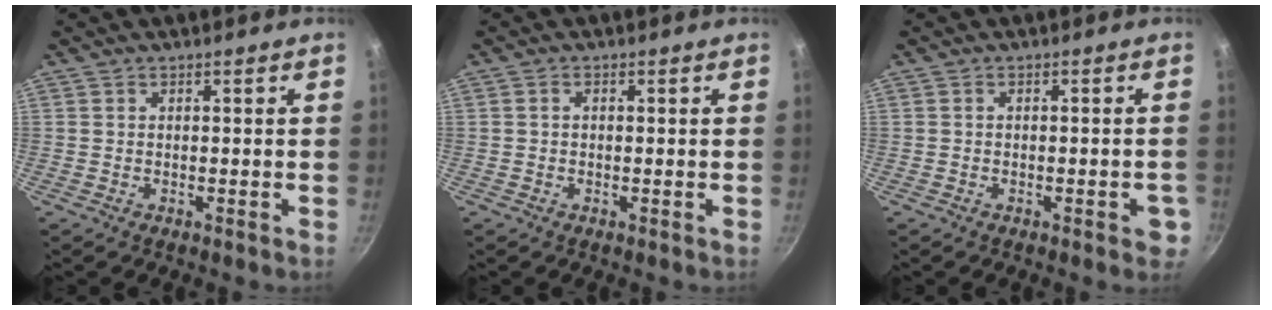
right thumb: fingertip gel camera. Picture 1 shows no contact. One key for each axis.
{"total": 0.8, "fx": 0.1, "fy": 0.6, "fz": 0.5, "tx": -0.008, "ty": 0.005, "tz": 0.002}
{"total": 3.3, "fx": -1.4, "fy": 1.4, "fz": 2.7, "tx": -0.022, "ty": 0.006, "tz": -0.017}